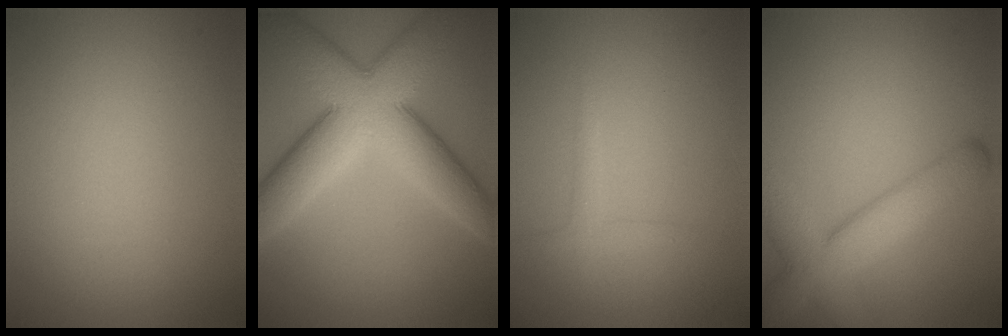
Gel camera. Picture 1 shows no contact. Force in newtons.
{"total": 10.2, "press": 10.2, "slide": 0.2}
{"total": 1.3, "press": 1.3, "slide": 0.1}
{"total": 6.8, "press": 6.8, "slide": 0.5}